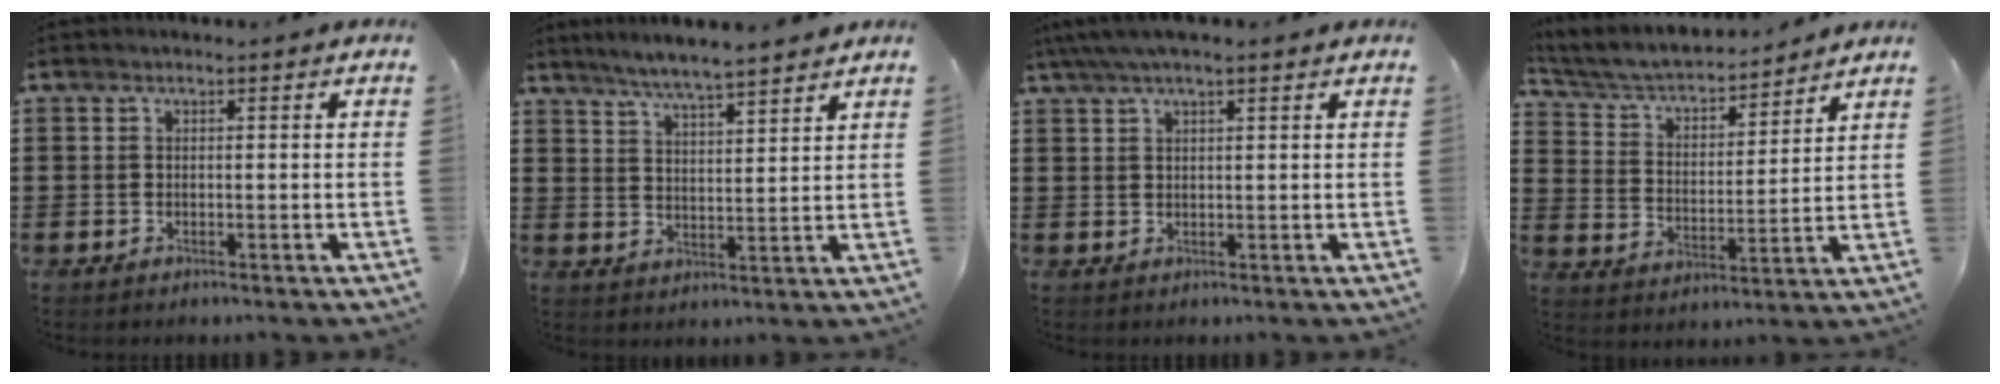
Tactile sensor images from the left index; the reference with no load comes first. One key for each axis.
{"total": 4.9, "fx": 4.6, "fy": -0.3, "fz": 1.4, "tx": -0.046, "ty": -0.022, "tz": 0.081}
{"total": 3.3, "fx": 2.4, "fy": 0.6, "fz": 2.2, "tx": -0.047, "ty": 0.003, "tz": 0.044}
{"total": 4.7, "fx": 4.3, "fy": 1.0, "fz": 1.5, "tx": -0.052, "ty": -0.032, "tz": 0.068}